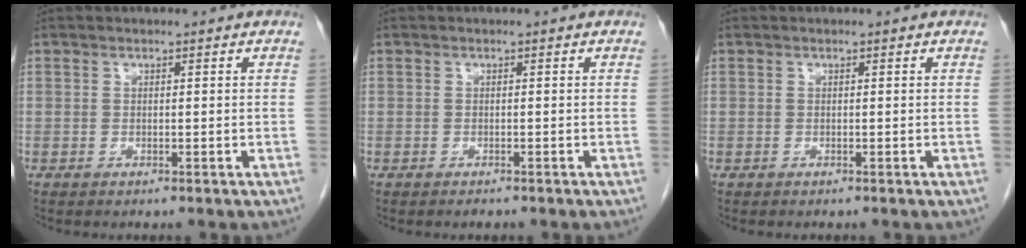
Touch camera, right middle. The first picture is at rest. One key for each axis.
{"total": 0.6, "fx": -0.5, "fy": 0.2, "fz": 0.2, "tx": -0.007, "ty": -0.001, "tz": -0.006}
{"total": 0.0}